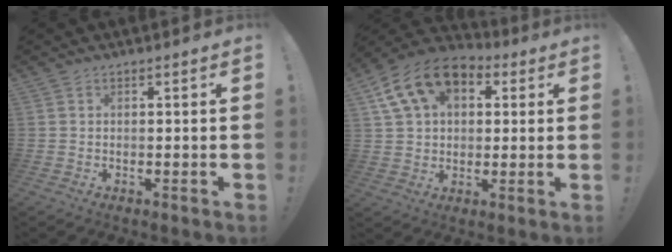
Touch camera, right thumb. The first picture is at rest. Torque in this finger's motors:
{"motor_torque": [1.95, 1.97, 0.87, 0.24, 0.12]}